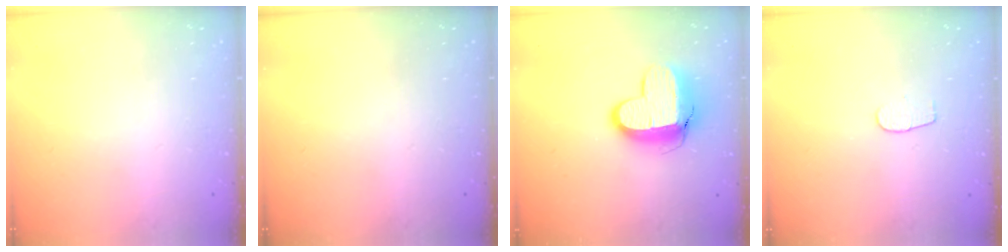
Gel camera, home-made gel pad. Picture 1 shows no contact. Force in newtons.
{"total": 0.0}
{"total": 12.6, "press": 12.6, "slide": 1.0}
{"total": 3.6, "press": 3.6, "slide": 0.4}